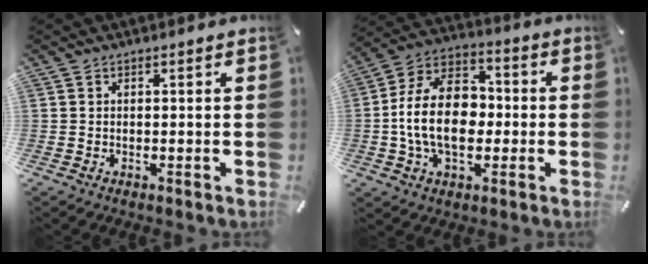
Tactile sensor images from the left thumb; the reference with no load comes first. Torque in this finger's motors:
{"motor_torque": [0.29, 1.17, 0.47, 0.08, 0.69]}